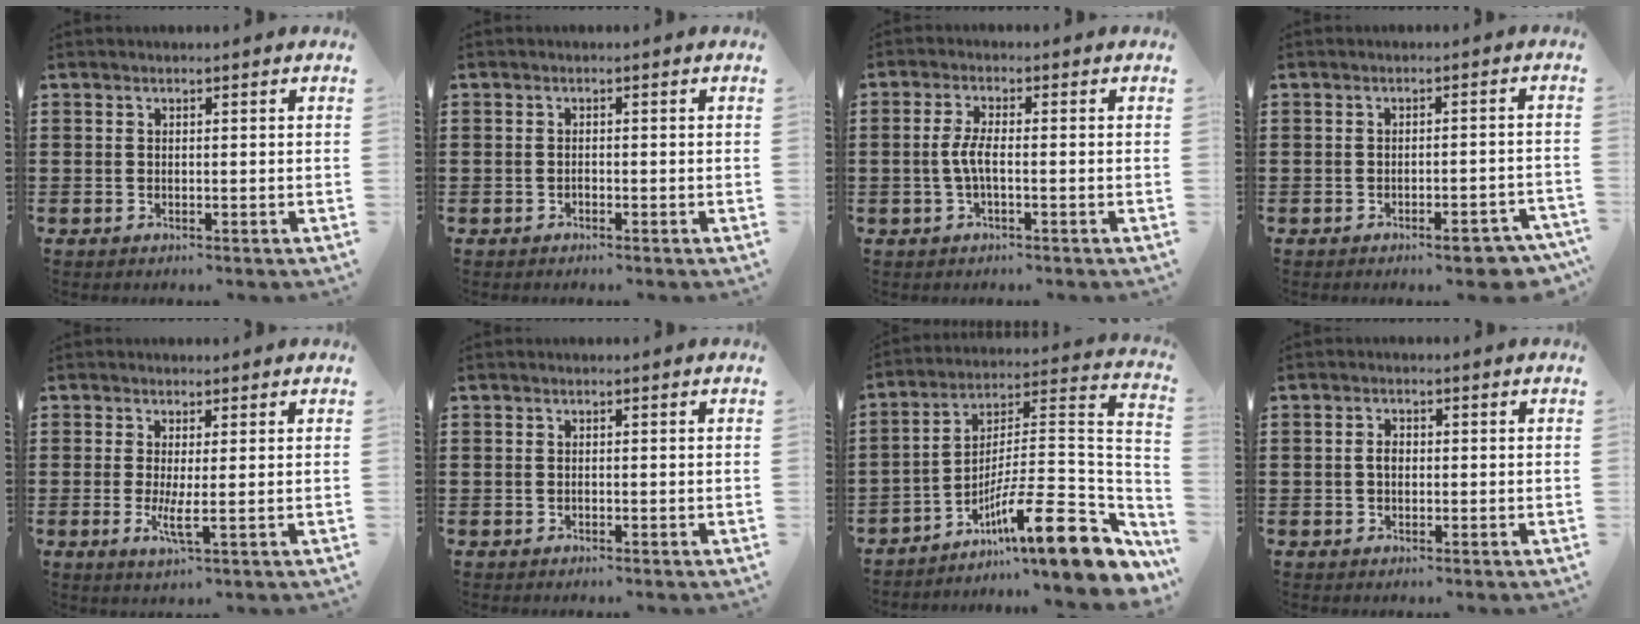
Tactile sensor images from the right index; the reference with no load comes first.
{"total": 0.5, "force": [-0.4, 0.2, 0.2], "torque": [-0.003, 0.000, -0.009]}
{"total": 3.5, "force": [-0.7, 0.7, 3.4], "torque": [-0.083, -0.006, -0.022]}
{"total": 3.9, "force": [-3.0, 0.5, 2.5], "torque": [-0.036, -0.002, -0.052]}
{"total": 3.4, "force": [-0.3, 0.1, 3.4], "torque": [-0.070, -0.012, -0.008]}
{"total": 0.0}
{"total": 14.5, "force": [-8.4, 2.8, 11.5], "torque": [-0.167, -0.001, -0.148]}
{"total": 1.8, "force": [-0.1, 1.1, 1.4], "torque": [-0.027, 0.005, -0.003]}